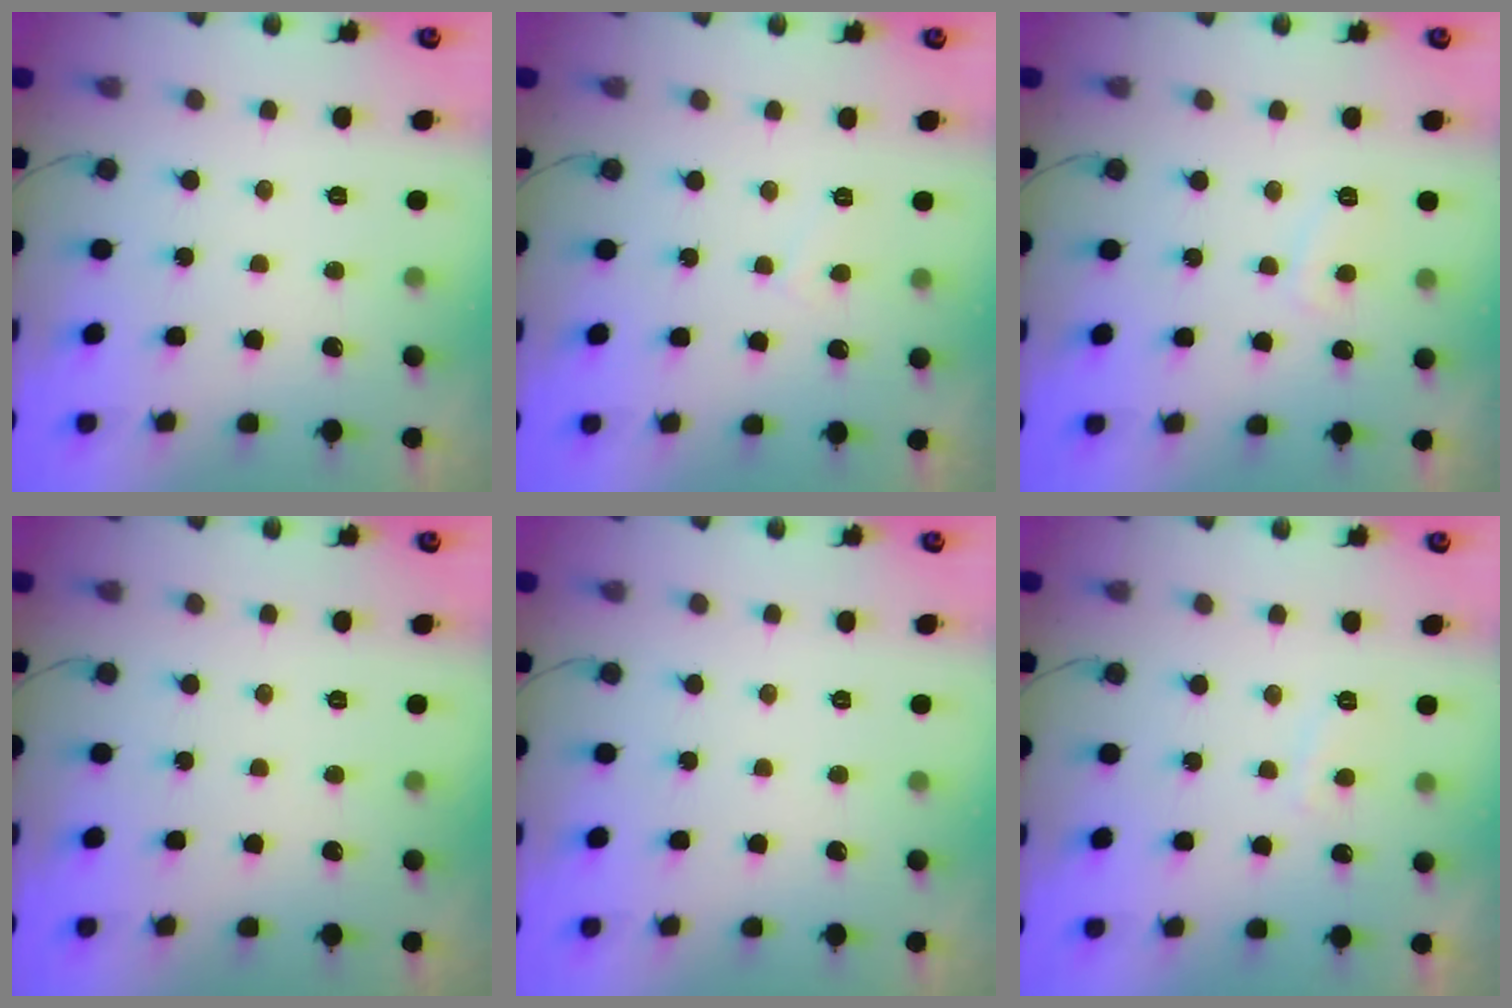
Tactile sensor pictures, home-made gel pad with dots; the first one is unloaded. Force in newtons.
{"total": 3.4, "press": 3.4, "slide": 0.4}
{"total": 2.9, "press": 2.9, "slide": 0.1}
{"total": 0.0}
{"total": 0.0}
{"total": 2.5, "press": 2.4, "slide": 0.8}